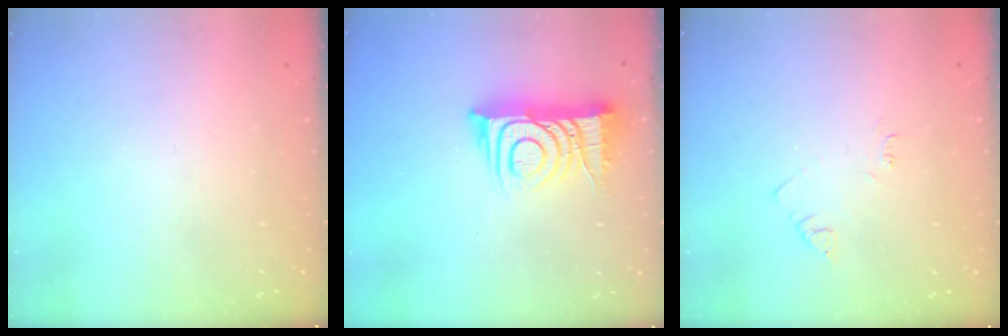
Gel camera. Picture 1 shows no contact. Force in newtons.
{"total": 11.8, "press": 11.8, "slide": 1.1}
{"total": 2.9, "press": 2.9, "slide": 0.4}